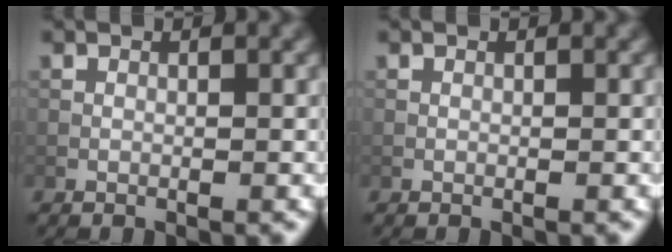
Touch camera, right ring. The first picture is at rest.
{"total": 0.0}